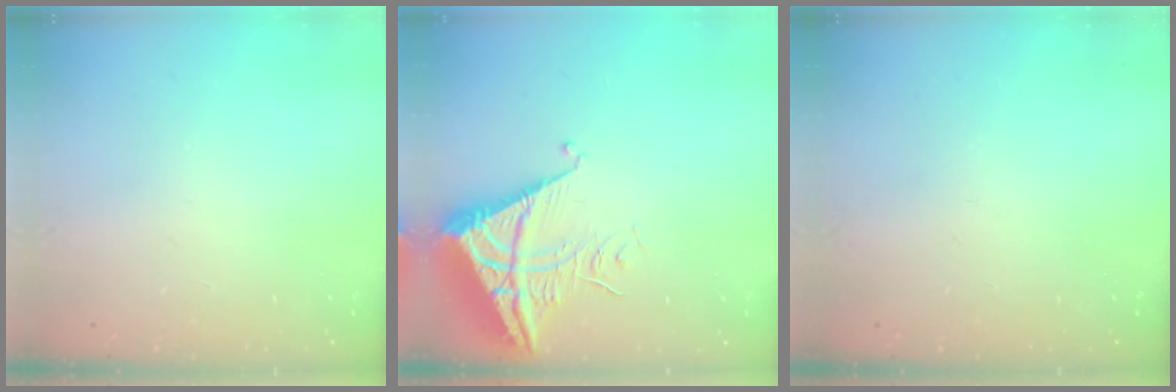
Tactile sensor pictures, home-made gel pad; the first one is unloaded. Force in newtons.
{"total": 7.0, "press": 7.0, "slide": 0.8}
{"total": 0.0}